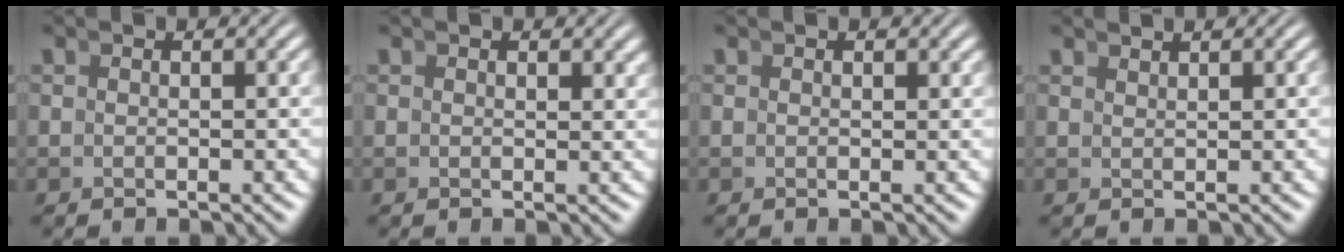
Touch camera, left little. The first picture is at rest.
{"total": 1.0, "force": [1.0, 0.2, 0.1], "torque": [0.004, 0.000, 0.017]}
{"total": 0.6, "force": [0.5, 0.2, 0.0], "torque": [0.004, -0.001, 0.011]}
{"total": 1.5, "force": [1.3, -0.7, -0.2], "torque": [0.017, 0.007, 0.028]}